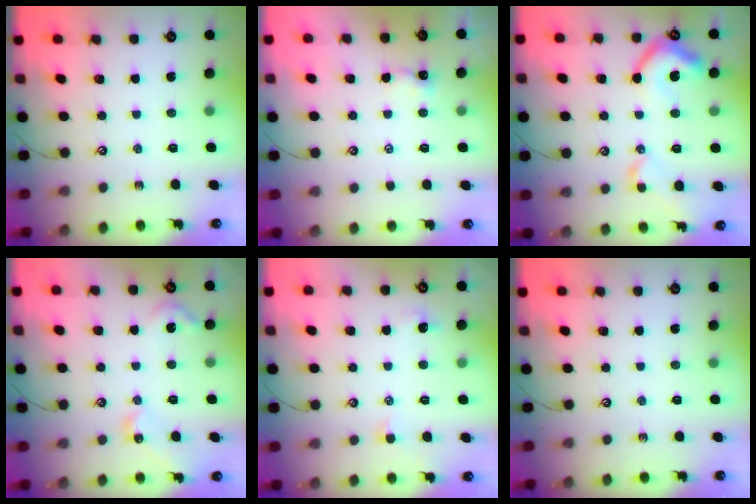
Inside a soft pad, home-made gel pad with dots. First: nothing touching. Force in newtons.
{"total": 2.2, "press": 2.2, "slide": 0.2}
{"total": 10.3, "press": 10.2, "slide": 1.7}
{"total": 7.6, "press": 7.5, "slide": 0.7}
{"total": 1.0, "press": 0.9, "slide": 0.6}
{"total": 0.0}